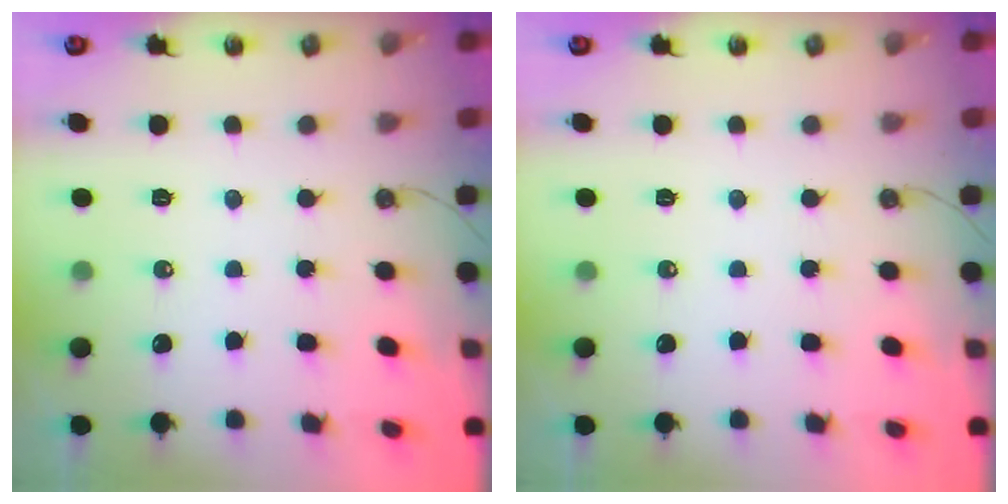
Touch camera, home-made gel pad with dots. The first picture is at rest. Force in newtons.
{"total": 0.0}